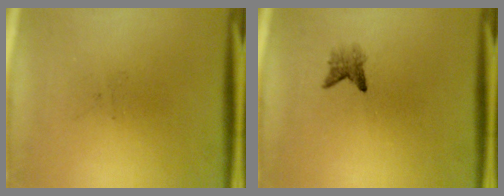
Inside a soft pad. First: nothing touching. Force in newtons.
{"total": 1.8}